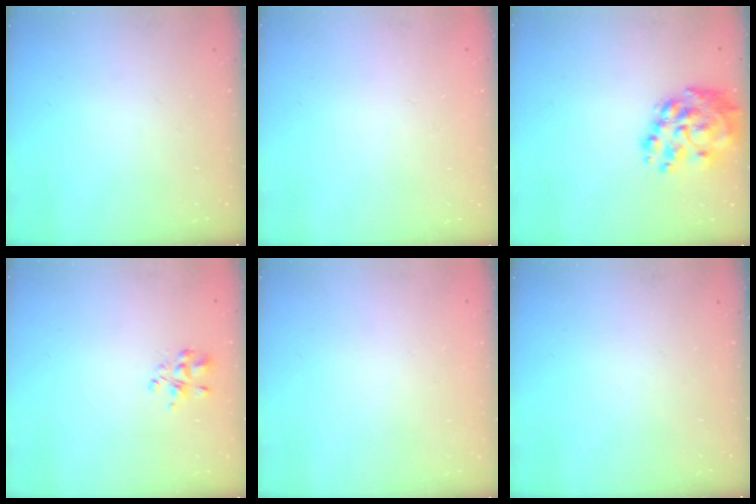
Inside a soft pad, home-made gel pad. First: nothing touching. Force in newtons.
{"total": 1.8, "press": 1.8, "slide": 0.2}
{"total": 11.5, "press": 10.8, "slide": 3.7}
{"total": 3.2, "press": 3.2, "slide": 0.4}
{"total": 1.8, "press": 1.8, "slide": 0.2}
{"total": 0.0}